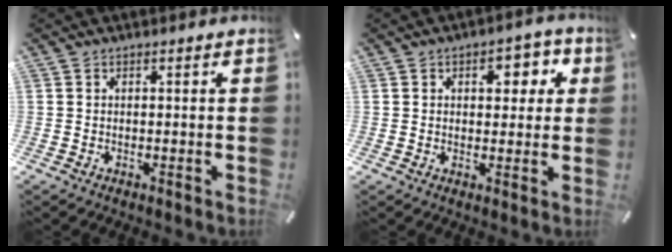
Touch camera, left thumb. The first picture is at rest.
{"total": 6.7, "force": [2.1, 4.3, 4.6], "torque": [-0.044, -0.007, 0.023]}